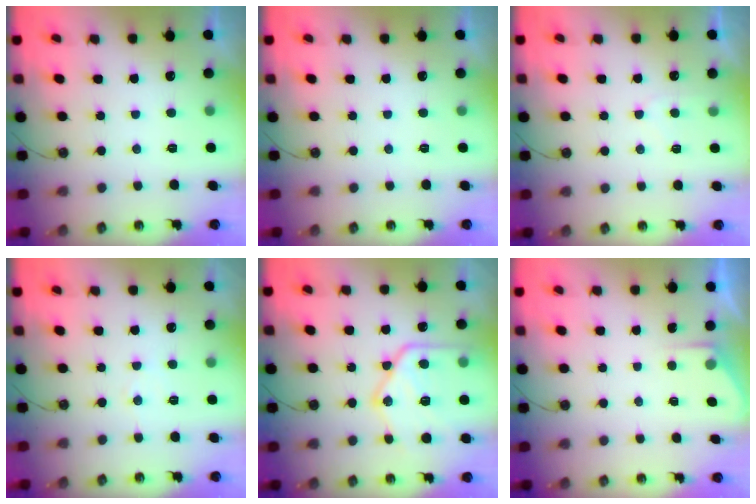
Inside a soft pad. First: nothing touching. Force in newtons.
{"total": 0.0}
{"total": 5.1, "press": 5.1, "slide": 0.6}
{"total": 4.3, "press": 4.3, "slide": 0.7}
{"total": 21.2, "press": 21.1, "slide": 1.5}
{"total": 2.7, "press": 2.6, "slide": 0.4}